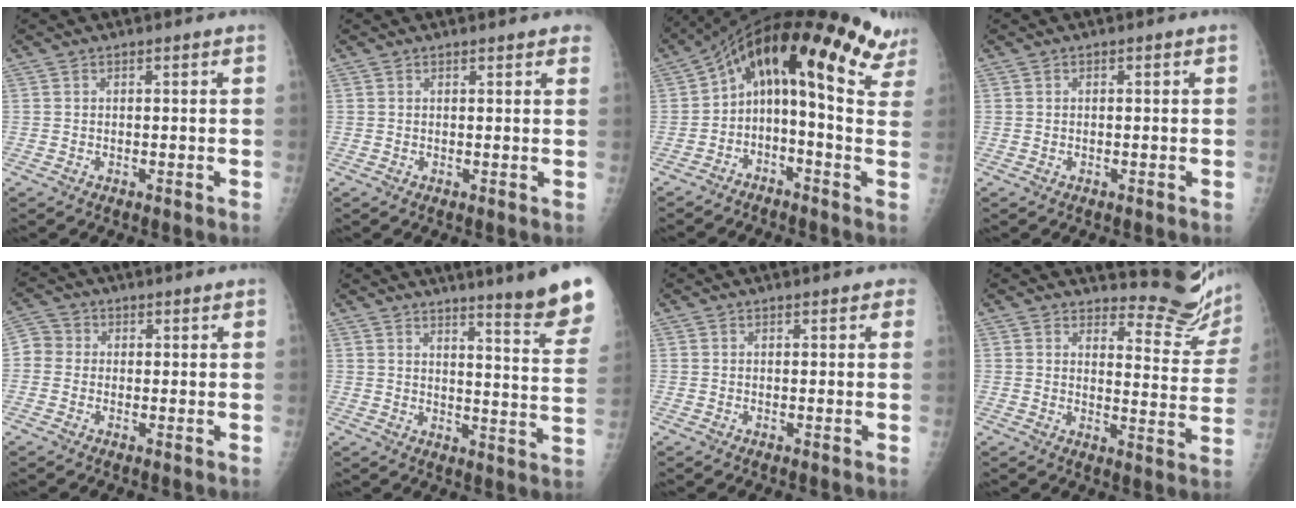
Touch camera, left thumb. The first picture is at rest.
{"total": 2.9, "force": [2.2, 0.7, 1.6], "torque": [-0.007, 0.001, 0.022]}
{"total": 17.6, "force": [9.3, 6.4, 13.5], "torque": [-0.181, 0.036, 0.102]}
{"total": 0.0}
{"total": 4.6, "force": [0.2, 4.4, 1.6], "torque": [-0.017, 0.008, -0.007]}
{"total": 15.6, "force": [12.1, 0.6, 9.8], "torque": [-0.099, -0.092, 0.148]}
{"total": 1.3, "force": [0.9, 0.7, 0.6], "torque": [0.006, 0.000, 0.004]}
{"total": 12.7, "force": [12.5, 1.9, 0.7], "torque": [0.023, -0.155, 0.134]}